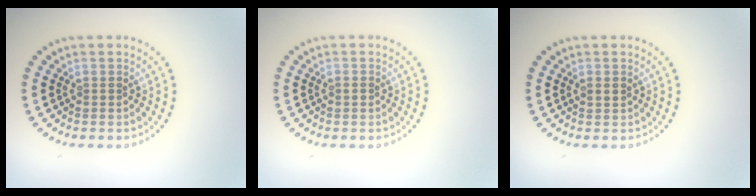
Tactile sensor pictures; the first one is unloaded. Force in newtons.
{"total": 0.8, "press": 0.8, "slide": 0.2}
{"total": 1.4, "press": 1.4, "slide": 0.1}